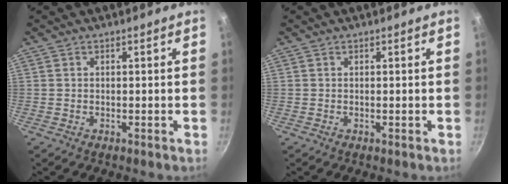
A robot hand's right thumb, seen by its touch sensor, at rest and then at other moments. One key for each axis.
{"total": 0.0}